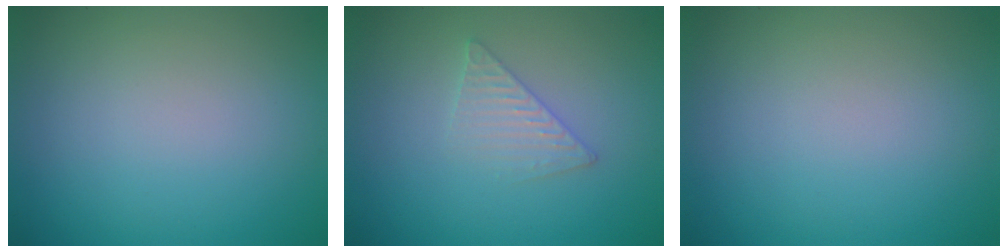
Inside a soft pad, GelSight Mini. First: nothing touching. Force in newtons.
{"total": 2.0, "press": 2.0, "slide": 0.2}
{"total": 0.0}